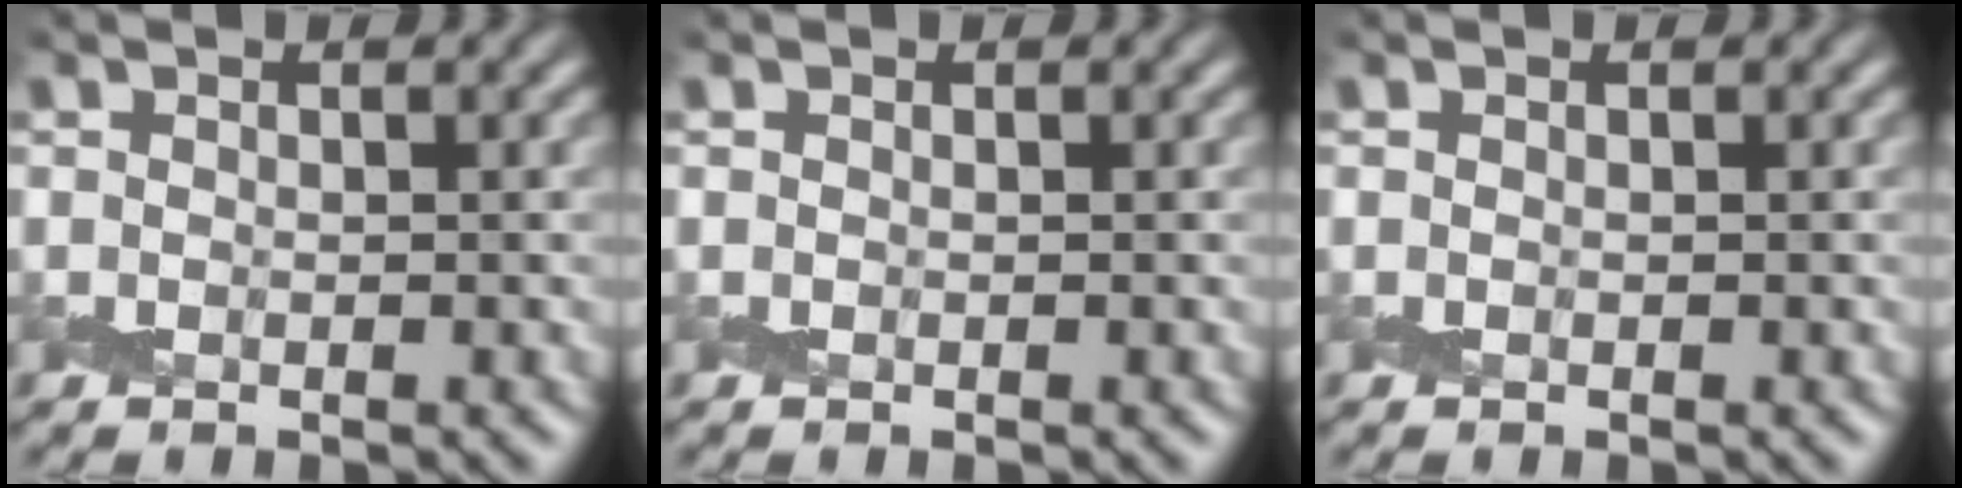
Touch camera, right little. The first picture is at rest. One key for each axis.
{"total": 0.0}
{"total": 0.0}